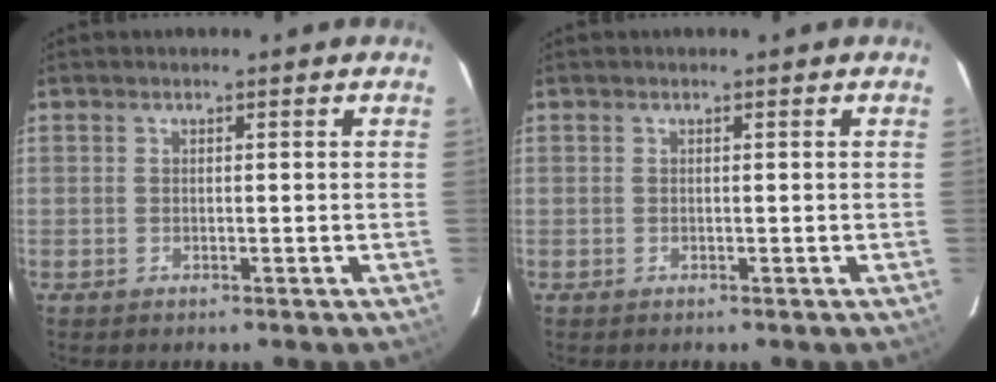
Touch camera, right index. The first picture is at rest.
{"total": 0.0}